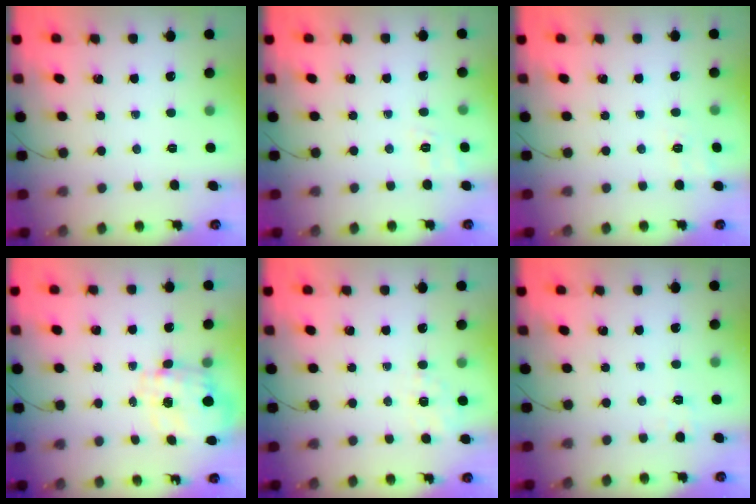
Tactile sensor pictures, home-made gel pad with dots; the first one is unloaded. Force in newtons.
{"total": 2.5, "press": 1.4, "slide": 2.0}
{"total": 7.7, "press": 7.4, "slide": 2.2}
{"total": 2.9, "press": 2.7, "slide": 1.2}
{"total": 1.4, "press": 0.4, "slide": 1.4}
{"total": 2.1, "press": 1.4, "slide": 1.6}